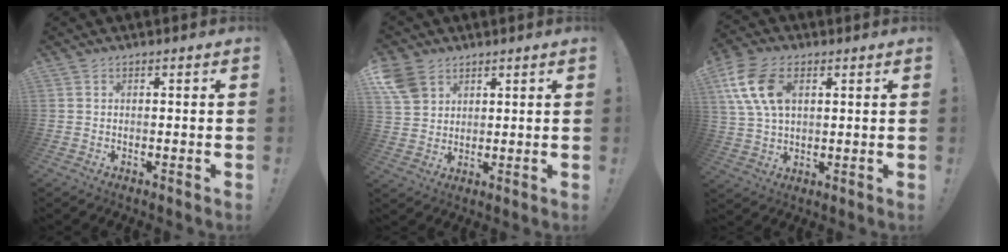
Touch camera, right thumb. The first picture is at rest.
{"total": 8.1, "force": [4.7, 5.7, 3.3], "torque": [-0.070, -0.020, 0.096]}
{"total": 14.2, "force": [4.7, 9.0, 9.9], "torque": [-0.197, 0.004, 0.091]}